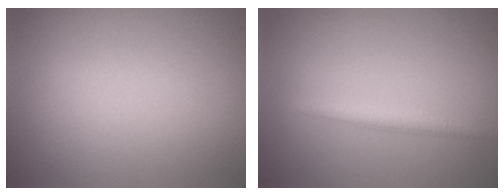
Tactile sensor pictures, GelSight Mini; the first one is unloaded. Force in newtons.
{"total": 2.3, "press": 2.3, "slide": 0.1}